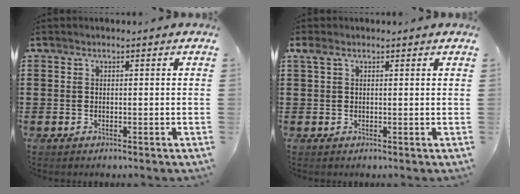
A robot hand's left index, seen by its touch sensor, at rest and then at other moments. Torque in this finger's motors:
{"motor_torque": [0.19, -0.14, 0.01, 0.00]}